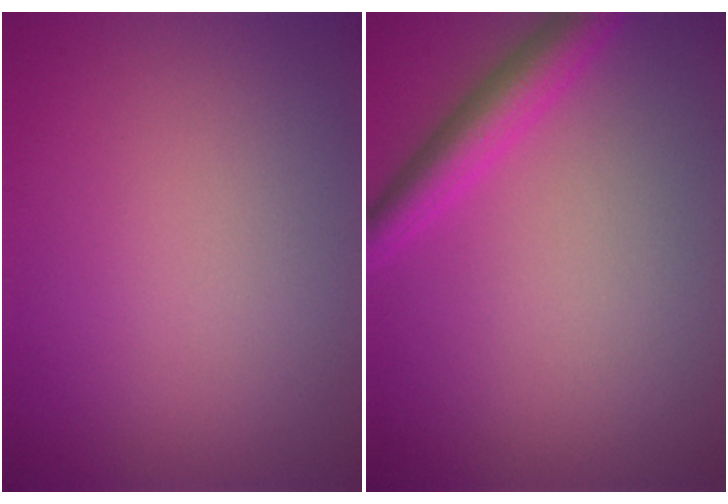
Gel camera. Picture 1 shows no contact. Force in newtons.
{"total": 3.4, "press": 3.4, "slide": 0.1}